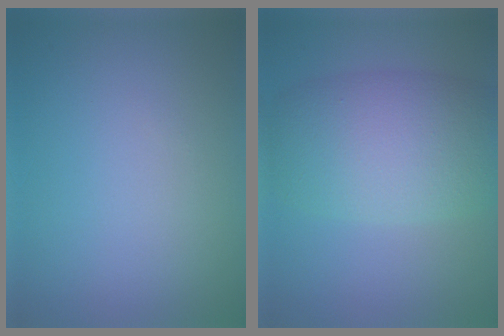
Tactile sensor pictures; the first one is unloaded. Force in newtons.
{"total": 8.1, "press": 8.1, "slide": 0.3}